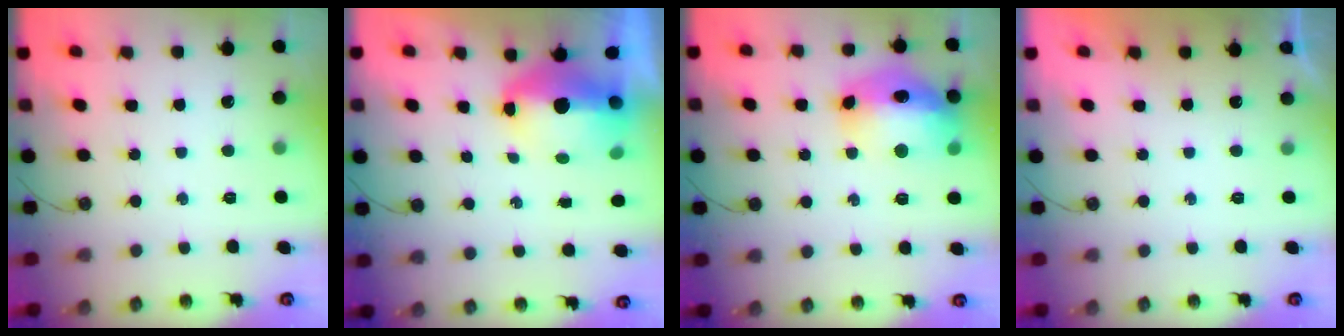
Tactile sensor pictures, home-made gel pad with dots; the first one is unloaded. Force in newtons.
{"total": 9.9, "press": 9.9, "slide": 1.1}
{"total": 17.7, "press": 17.7, "slide": 1.5}
{"total": 0.0}